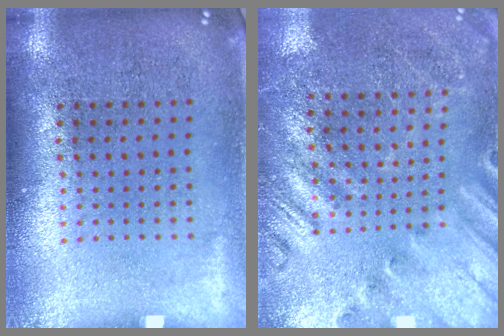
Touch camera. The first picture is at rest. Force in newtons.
{"total": 2.2, "press": 2.0, "slide": 1.0}